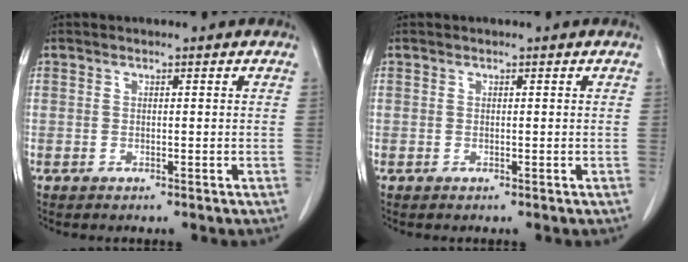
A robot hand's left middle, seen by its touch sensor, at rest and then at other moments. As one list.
[{"total": 0.0}]